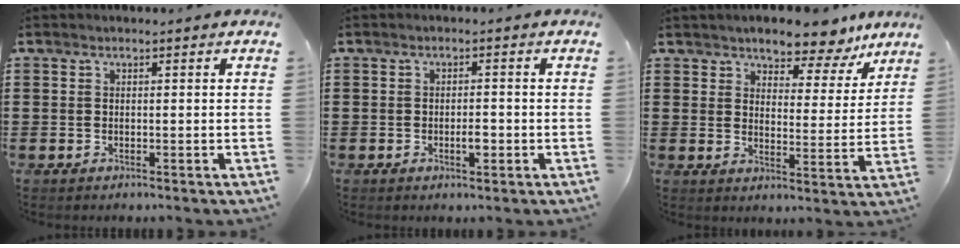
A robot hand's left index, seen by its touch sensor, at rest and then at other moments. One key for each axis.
{"total": 2.2, "fx": -0.6, "fy": 0.8, "fz": 2.0, "tx": -0.038, "ty": 0.001, "tz": -0.011}
{"total": 5.8, "fx": 5.5, "fy": 1.1, "fz": 1.6, "tx": -0.042, "ty": -0.036, "tz": 0.091}